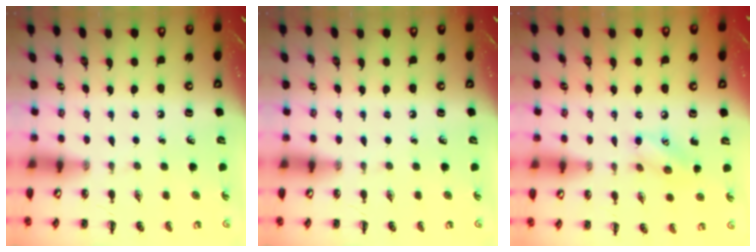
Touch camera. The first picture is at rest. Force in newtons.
{"total": 0.0}
{"total": 8.1, "press": 8.1, "slide": 0.5}